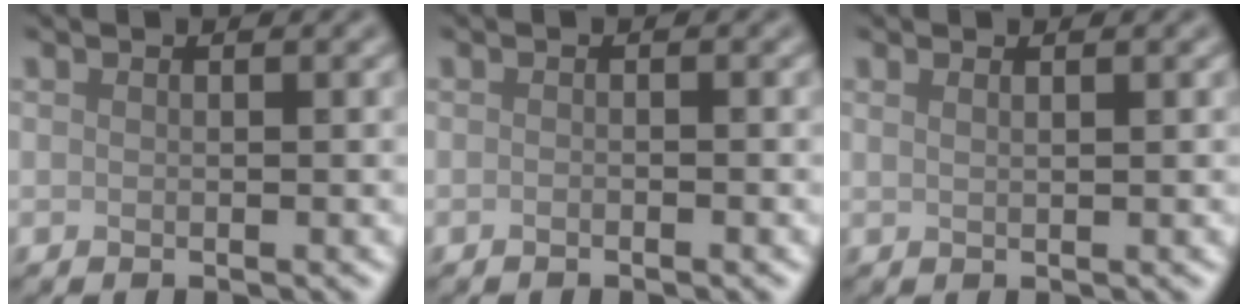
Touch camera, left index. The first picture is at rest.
{"total": 0.6, "force": [-0.4, 0.1, 0.5], "torque": [-0.012, -0.001, -0.010]}
{"total": 1.1, "force": [0.7, 0.4, 0.7], "torque": [-0.005, -0.002, 0.003]}